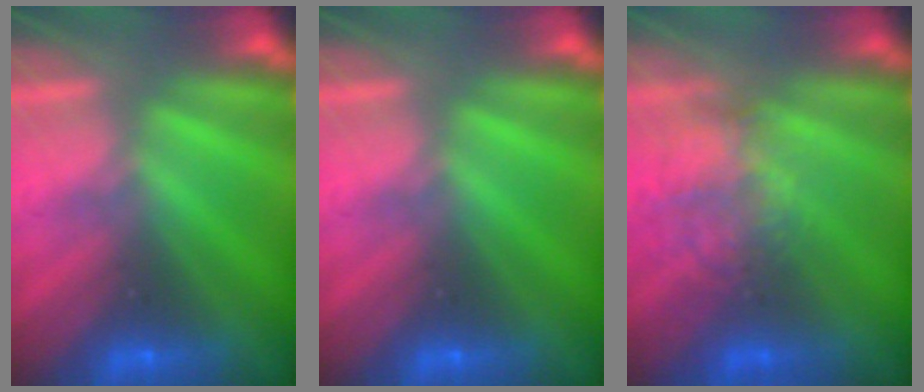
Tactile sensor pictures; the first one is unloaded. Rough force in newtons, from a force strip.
{"total": 0.0}
{"total": 2.1}